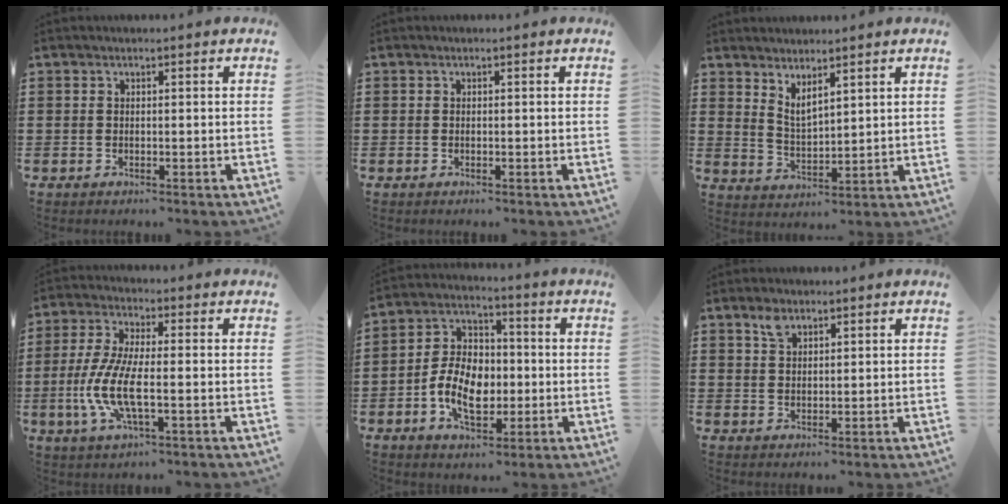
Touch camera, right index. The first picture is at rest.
{"total": 0.0}
{"total": 3.4, "force": [3.0, 0.9, 1.4], "torque": [-0.036, -0.002, 0.056]}
{"total": 8.5, "force": [-2.4, 2.4, 7.8], "torque": [-0.187, -0.020, -0.054]}
{"total": 9.4, "force": [-2.0, 6.1, 6.8], "torque": [-0.150, 0.004, -0.042]}
{"total": 2.6, "force": [1.8, 1.3, 1.3], "torque": [-0.023, -0.001, 0.033]}